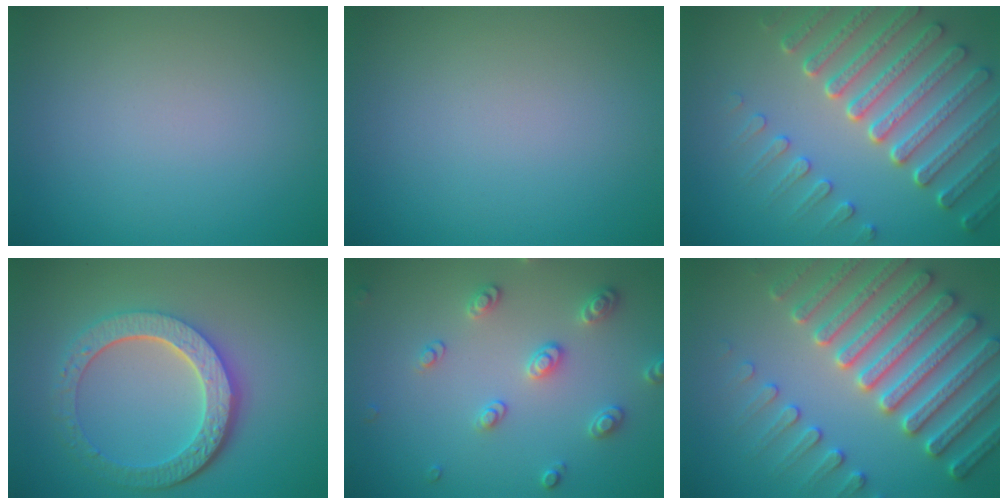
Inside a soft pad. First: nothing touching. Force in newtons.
{"total": 0.0}
{"total": 7.3, "press": 5.6, "slide": 4.7}
{"total": 6.3, "press": 4.6, "slide": 4.2}
{"total": 2.8, "press": 2.8, "slide": 0.2}
{"total": 7.6, "press": 7.3, "slide": 1.9}